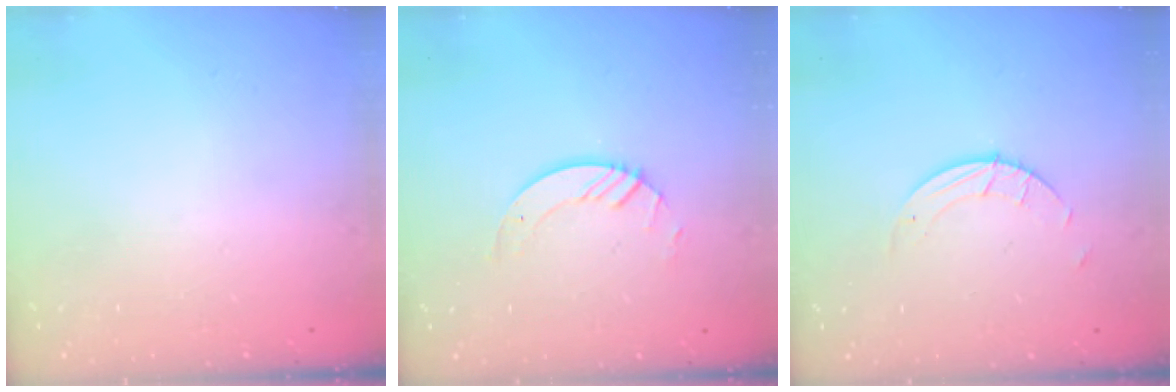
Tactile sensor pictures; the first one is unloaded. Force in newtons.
{"total": 3.0, "press": 3.0, "slide": 0.3}
{"total": 1.5, "press": 1.5, "slide": 0.1}